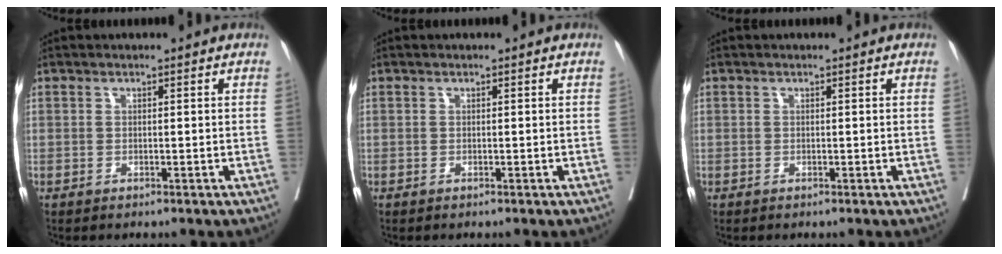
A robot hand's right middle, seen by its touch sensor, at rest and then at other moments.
{"total": 0.0}
{"total": 0.0}